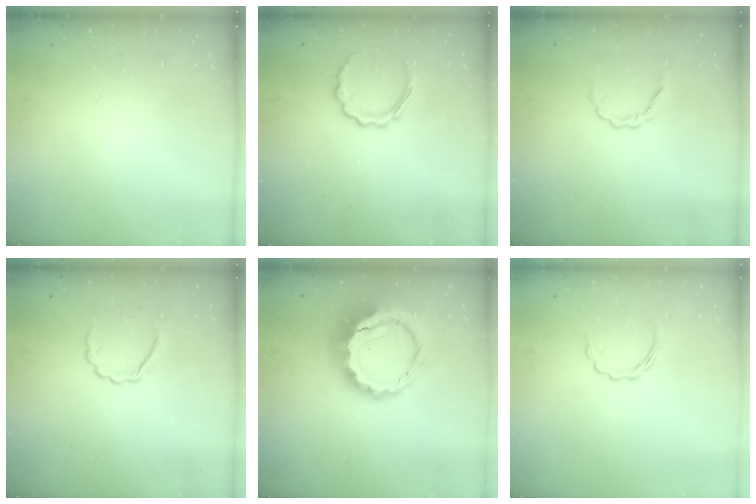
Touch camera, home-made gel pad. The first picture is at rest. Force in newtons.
{"total": 8.3, "press": 8.1, "slide": 1.9}
{"total": 2.8, "press": 2.7, "slide": 0.8}
{"total": 4.0, "press": 3.9, "slide": 0.9}
{"total": 12.4, "press": 12.1, "slide": 2.6}
{"total": 3.2, "press": 3.1, "slide": 0.8}